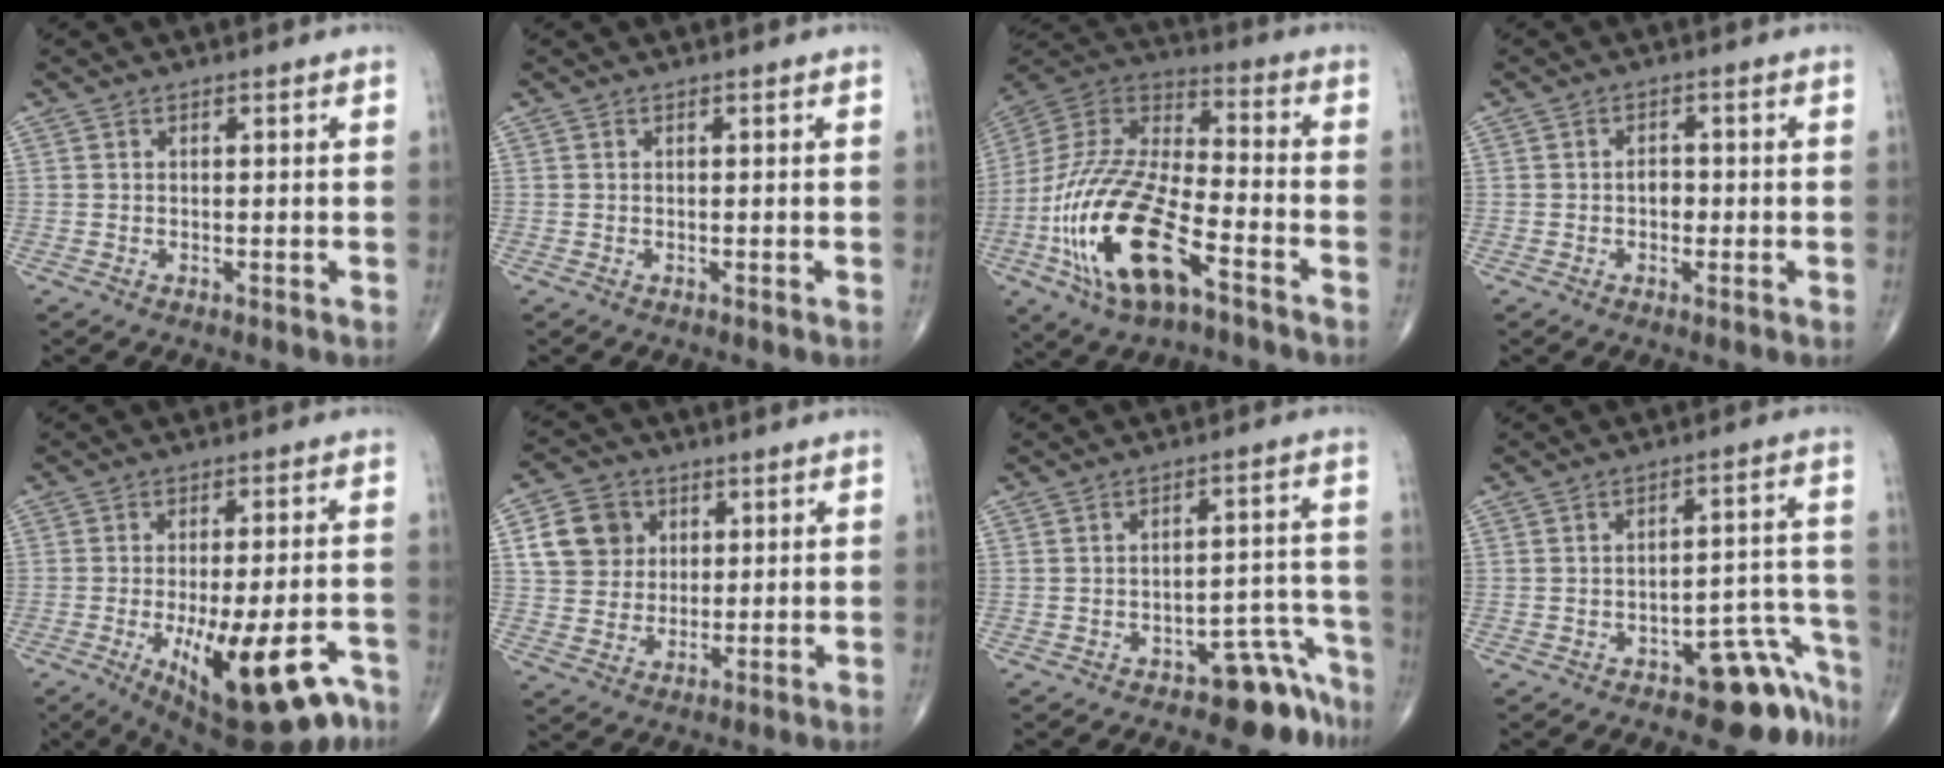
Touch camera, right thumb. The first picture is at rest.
{"total": 0.0}
{"total": 23.9, "force": [-10.1, 10.0, 19.2], "torque": [-0.425, 0.031, -0.185]}
{"total": 1.2, "force": [-0.4, 0.7, 0.9], "torque": [-0.012, 0.001, -0.007]}
{"total": 19.7, "force": [-9.5, 7.1, 15.7], "torque": [-0.186, 0.023, -0.125]}
{"total": 9.3, "force": [2.7, 8.1, 3.6], "torque": [-0.042, -0.003, 0.048]}
{"total": 7.8, "force": [-6.2, 3.4, 3.3], "torque": [-0.002, 0.086, -0.086]}
{"total": 10.2, "force": [-7.5, 4.3, 5.5], "torque": [-0.016, 0.090, -0.100]}